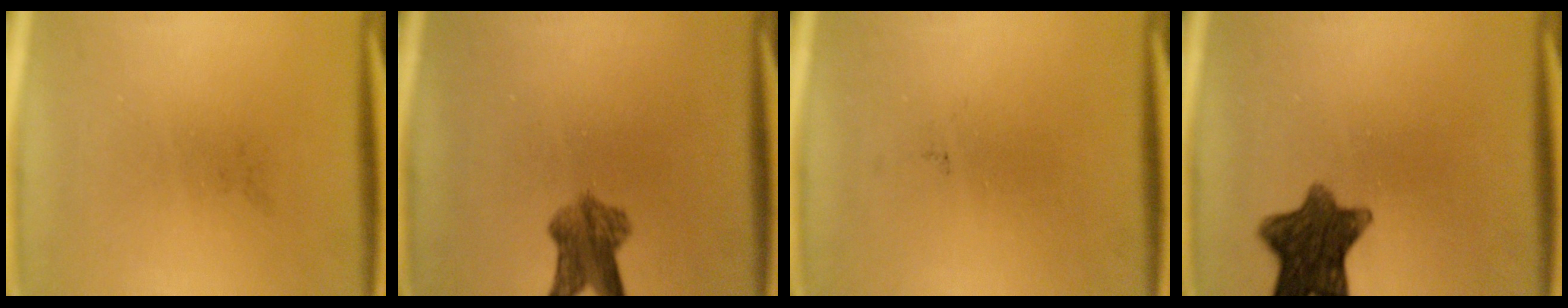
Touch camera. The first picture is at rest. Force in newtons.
{"total": 5.7}
{"total": 0.0}
{"total": 10.2}